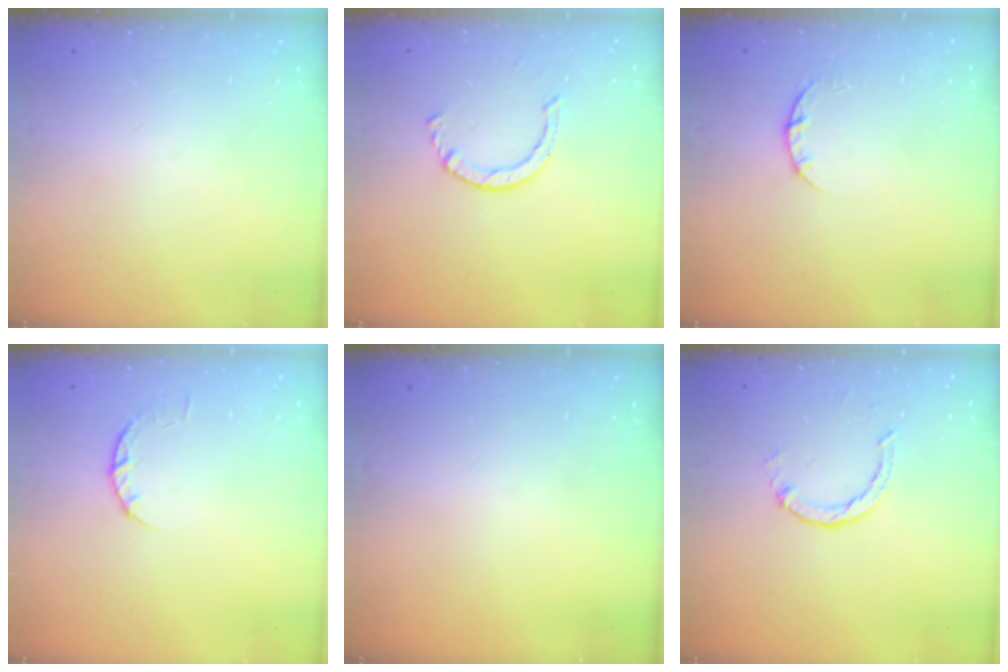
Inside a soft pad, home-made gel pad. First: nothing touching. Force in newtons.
{"total": 2.2, "press": 2.2, "slide": 0.4}
{"total": 2.3, "press": 2.3, "slide": 0.3}
{"total": 3.3, "press": 3.3, "slide": 0.5}
{"total": 0.0}
{"total": 1.8, "press": 1.8, "slide": 0.2}